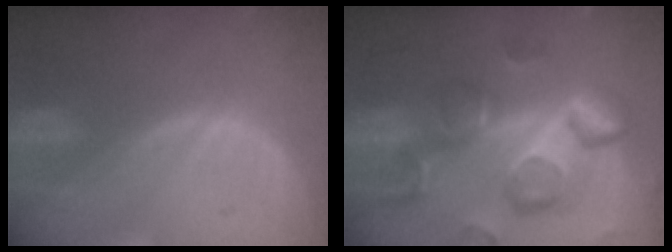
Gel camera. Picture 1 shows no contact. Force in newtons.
{"total": 12.8, "press": 11.2, "slide": 6.2}